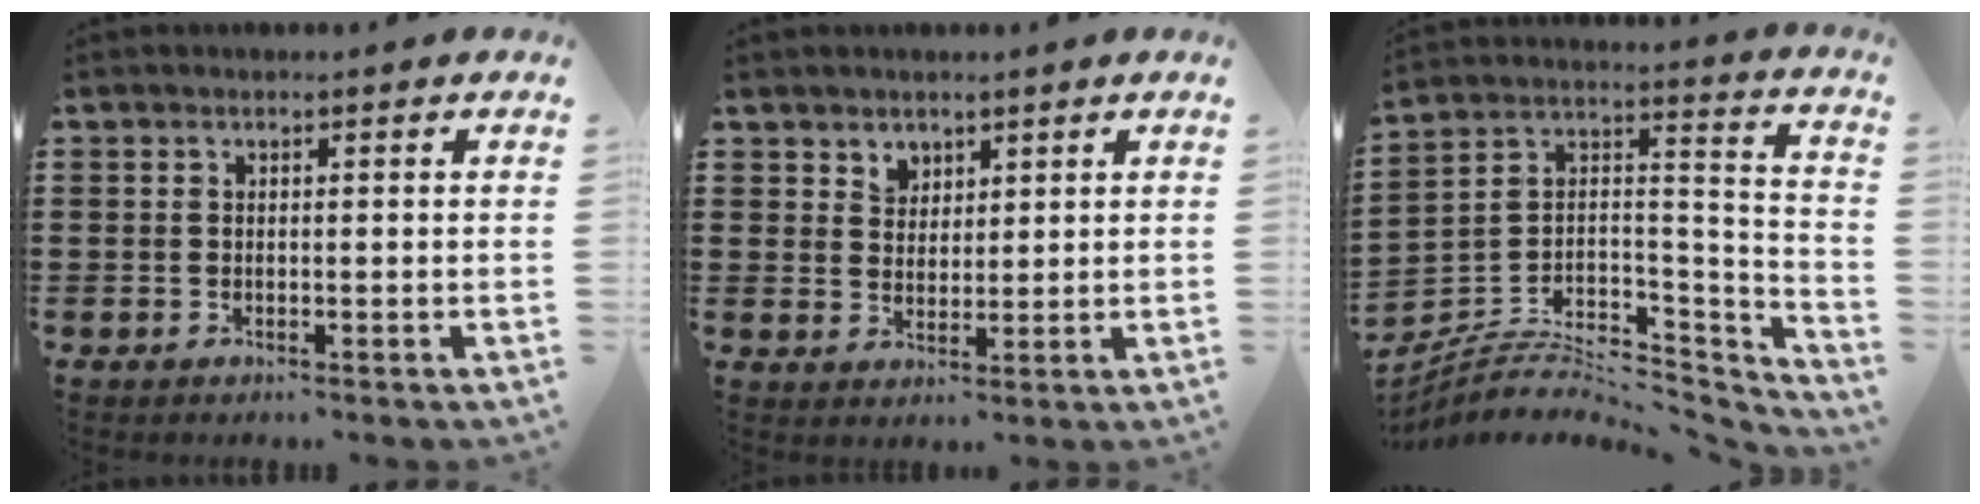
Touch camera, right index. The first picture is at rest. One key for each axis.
{"total": 3.0, "fx": 2.3, "fy": 1.9, "fz": 0.0, "tx": -0.010, "ty": 0.004, "tz": 0.047}
{"total": 6.3, "fx": -4.7, "fy": 3.2, "fz": 2.8, "tx": -0.063, "ty": -0.002, "tz": -0.092}